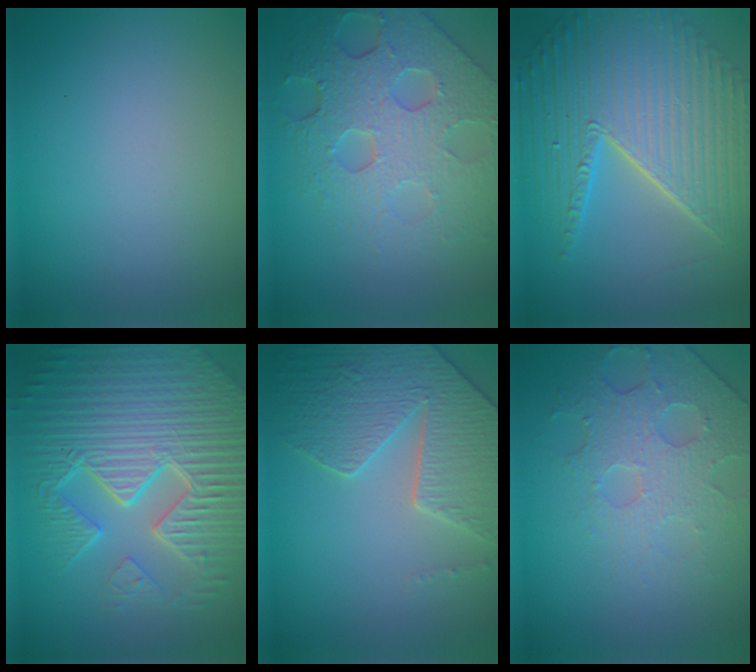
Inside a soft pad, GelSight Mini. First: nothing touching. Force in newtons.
{"total": 7.4, "press": 5.6, "slide": 4.9}
{"total": 11.2, "press": 7.3, "slide": 8.4}
{"total": 11.1, "press": 7.0, "slide": 8.6}
{"total": 5.6, "press": 5.2, "slide": 2.2}
{"total": 3.8, "press": 3.6, "slide": 1.2}